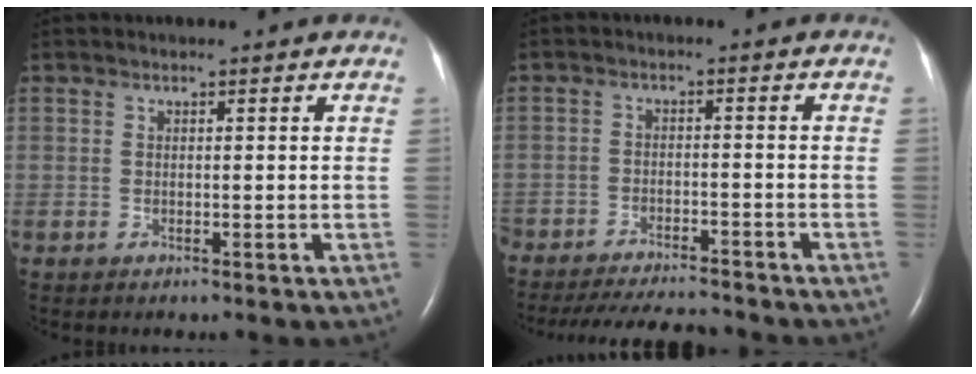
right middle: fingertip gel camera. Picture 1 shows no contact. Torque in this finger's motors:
{"motor_torque": [1.00, -1.13, 0.08, 0.04]}